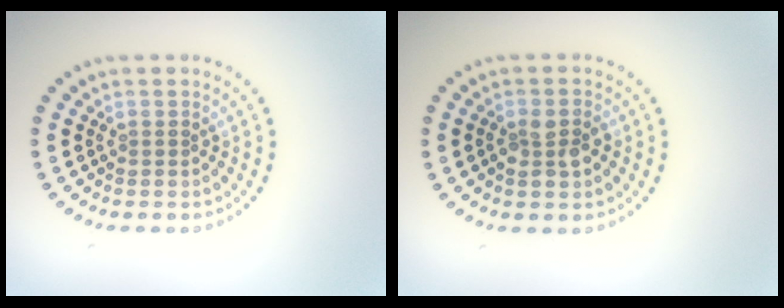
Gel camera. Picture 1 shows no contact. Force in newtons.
{"total": 2.5, "press": 2.4, "slide": 0.6}